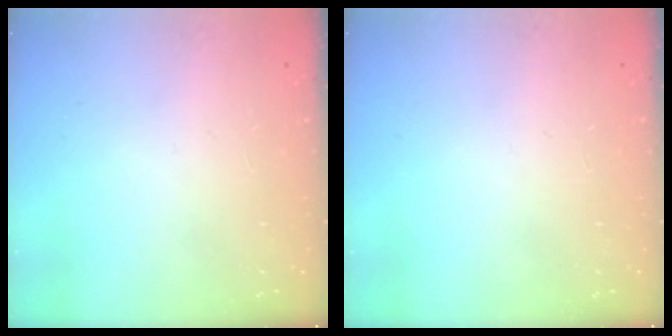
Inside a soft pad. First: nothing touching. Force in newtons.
{"total": 0.0}